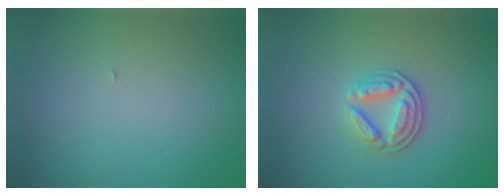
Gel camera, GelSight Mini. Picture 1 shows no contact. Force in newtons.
{"total": 3.4, "press": 2.8, "slide": 1.9}